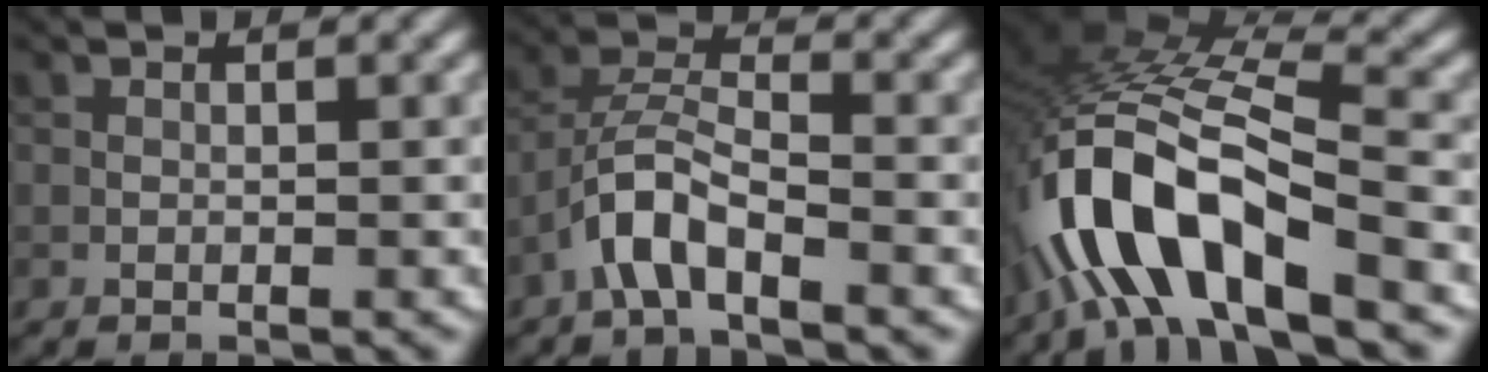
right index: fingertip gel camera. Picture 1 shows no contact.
{"total": 4.3, "force": [-2.6, 1.3, 3.2], "torque": [-0.062, 0.015, -0.056]}
{"total": 11.9, "force": [-5.9, 4.7, 9.2], "torque": [-0.178, 0.009, -0.112]}